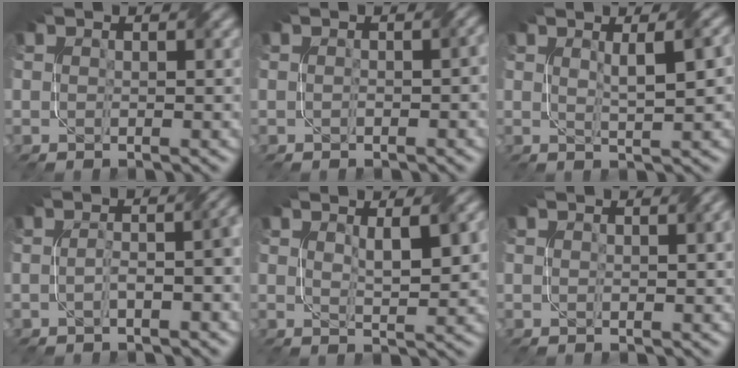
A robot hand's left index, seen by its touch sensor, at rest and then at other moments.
{"total": 1.5, "force": [-0.2, 0.6, 1.3], "torque": [-0.018, -0.001, -0.002]}
{"total": 3.9, "force": [1.2, 0.8, 3.6], "torque": [-0.049, 0.005, 0.020]}
{"total": 3.8, "force": [-0.8, 1.3, 3.5], "torque": [-0.036, 0.012, -0.016]}
{"total": 3.0, "force": [1.1, 0.8, 2.7], "torque": [-0.045, -0.001, 0.022]}
{"total": 1.5, "force": [0.5, 0.5, 1.3], "torque": [-0.012, 0.005, 0.001]}